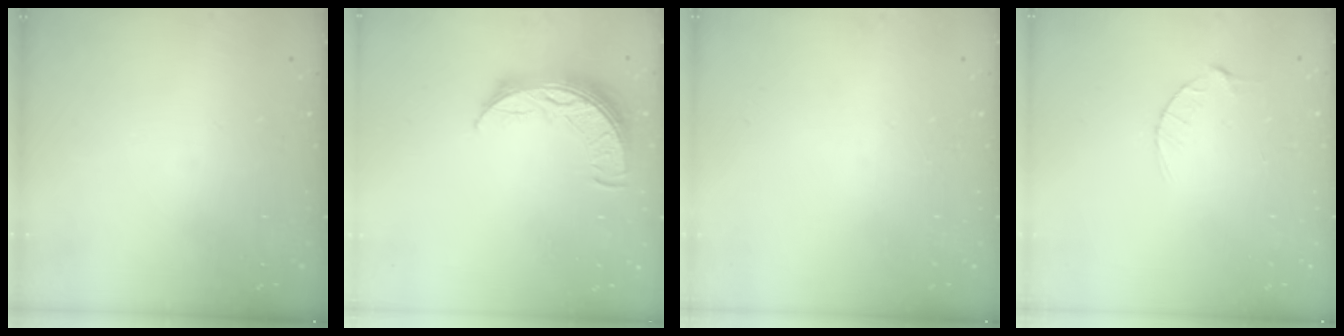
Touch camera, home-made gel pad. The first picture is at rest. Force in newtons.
{"total": 10.9, "press": 10.9, "slide": 0.7}
{"total": 0.0}
{"total": 2.9, "press": 2.9, "slide": 0.4}